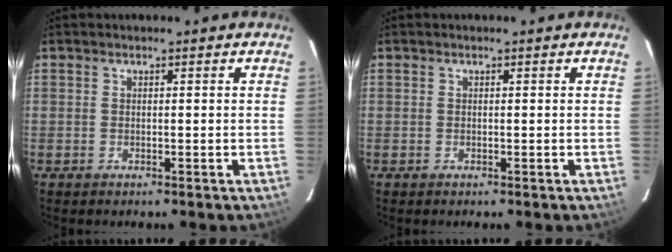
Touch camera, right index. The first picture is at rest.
{"total": 0.0}